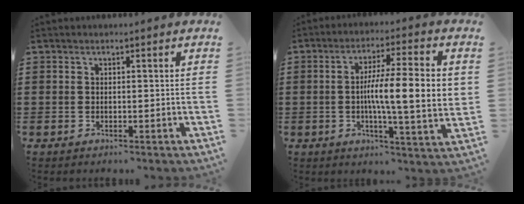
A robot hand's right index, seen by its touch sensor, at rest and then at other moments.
{"total": 11.3, "force": [0.7, 2.2, 11.1], "torque": [-0.182, 0.001, 0.008]}